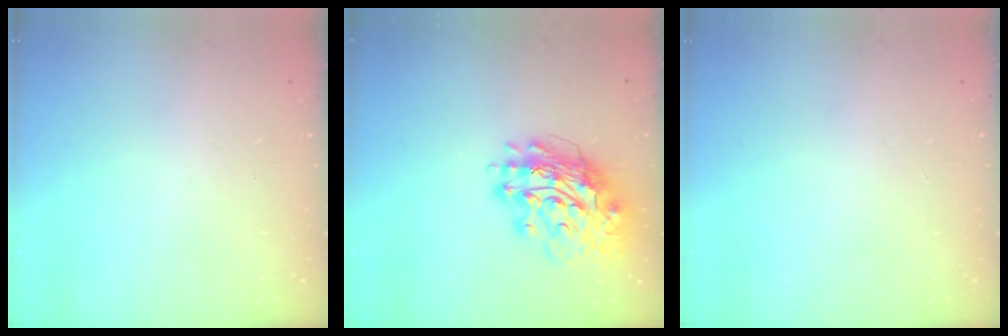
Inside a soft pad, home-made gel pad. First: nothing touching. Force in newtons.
{"total": 16.2, "press": 16.1, "slide": 2.1}
{"total": 0.0}